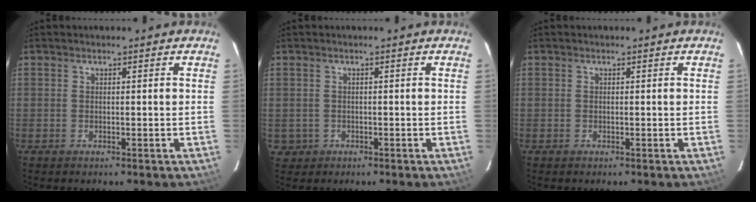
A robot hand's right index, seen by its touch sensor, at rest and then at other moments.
{"total": 2.5, "force": [-0.4, 2.4, 0.3], "torque": [-0.007, 0.003, 0.000]}
{"total": 0.0}